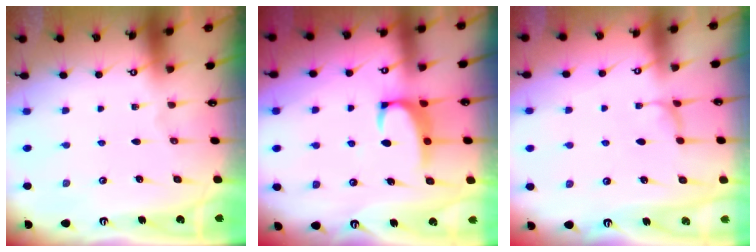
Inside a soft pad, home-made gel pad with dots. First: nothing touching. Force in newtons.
{"total": 2.4, "press": 2.3, "slide": 0.7}
{"total": 1.9, "press": 1.8, "slide": 0.5}